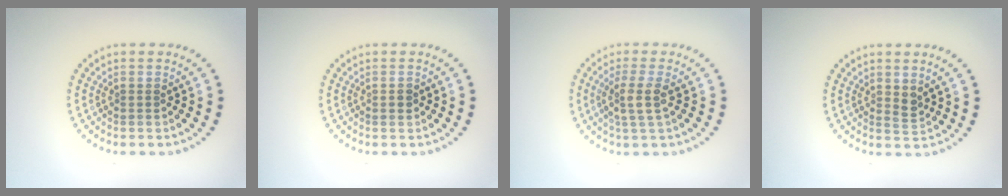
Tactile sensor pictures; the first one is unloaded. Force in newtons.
{"total": 1.0, "press": 1.0, "slide": 0.1}
{"total": 2.4, "press": 2.0, "slide": 1.4}
{"total": 1.1, "press": 1.0, "slide": 0.6}